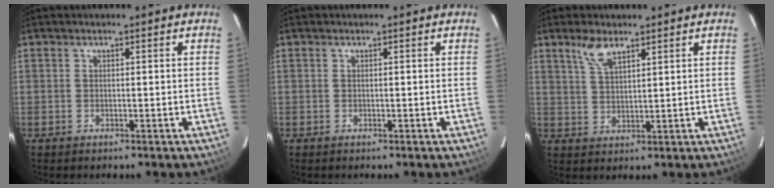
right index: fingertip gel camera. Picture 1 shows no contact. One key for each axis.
{"total": 0.0}
{"total": 4.7, "fx": 3.3, "fy": 1.6, "fz": 2.9, "tx": -0.059, "ty": 0.004, "tz": 0.068}